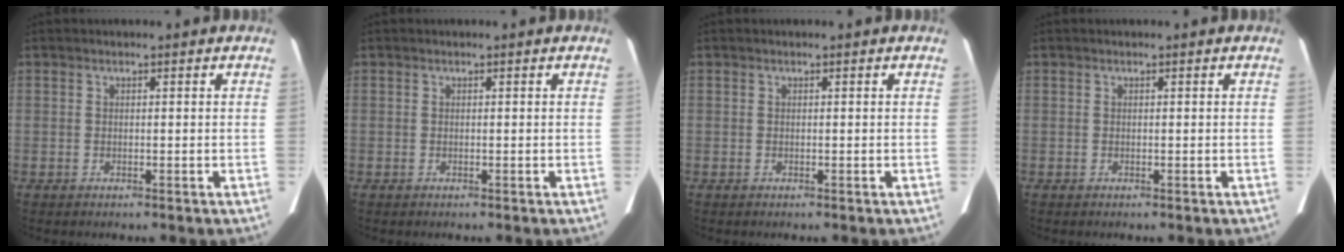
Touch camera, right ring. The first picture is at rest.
{"total": 0.0}
{"total": 0.0}
{"total": 0.0}